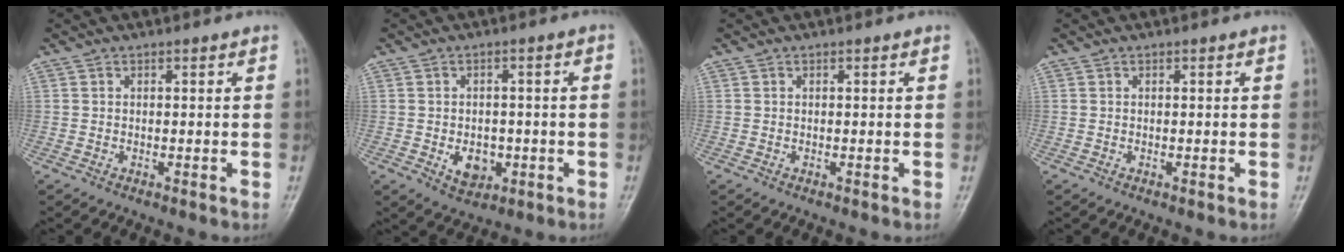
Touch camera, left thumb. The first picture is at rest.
{"total": 5.4, "force": [-1.5, 4.0, 3.4], "torque": [-0.033, 0.008, -0.014]}
{"total": 0.0}
{"total": 0.0}